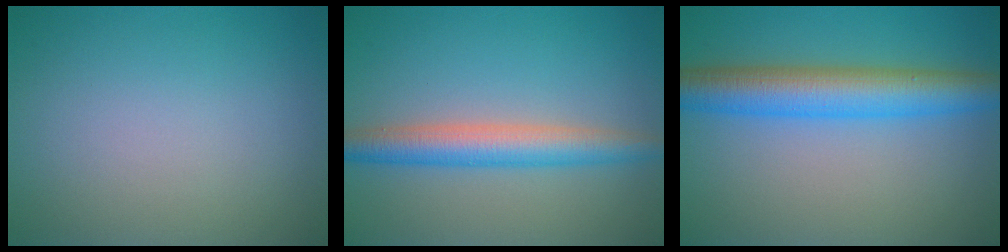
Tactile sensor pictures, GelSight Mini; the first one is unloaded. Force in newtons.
{"total": 4.5, "press": 4.5, "slide": 0.0}
{"total": 6.7, "press": 6.7, "slide": 0.0}